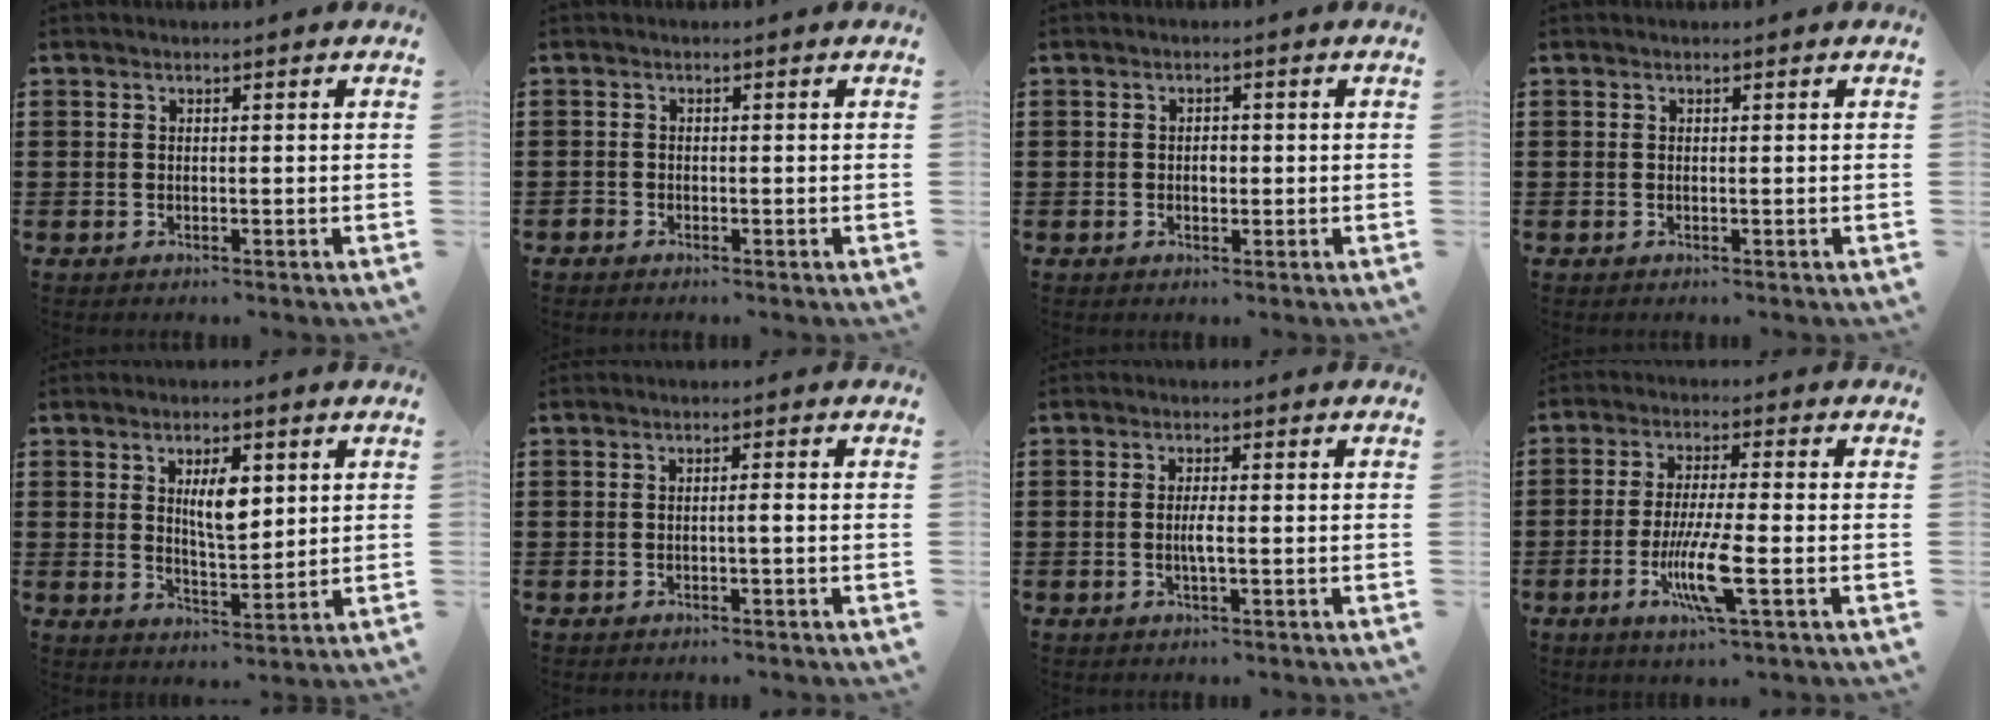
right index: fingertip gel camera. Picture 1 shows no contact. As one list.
[{"total": 0.9, "force": [-0.8, 0.4, 0.1], "torque": [-0.003, 0.000, -0.019]}, {"total": 1.4, "force": [-0.2, 0.7, 1.2], "torque": [-0.024, 0.000, -0.005]}, {"total": 0.0}, {"total": 5.7, "force": [1.8, 2.1, 5.0], "torque": [-0.088, -0.001, 0.027]}, {"total": 1.1, "force": [-0.5, -0.1, 1.0], "torque": [-0.016, -0.003, -0.010]}, {"total": 2.3, "force": [-0.6, 0.0, 2.2], "torque": [-0.047, -0.009, -0.012]}, {"total": 8.7, "force": [-2.9, 1.1, 8.1], "torque": [-0.158, -0.016, -0.053]}]